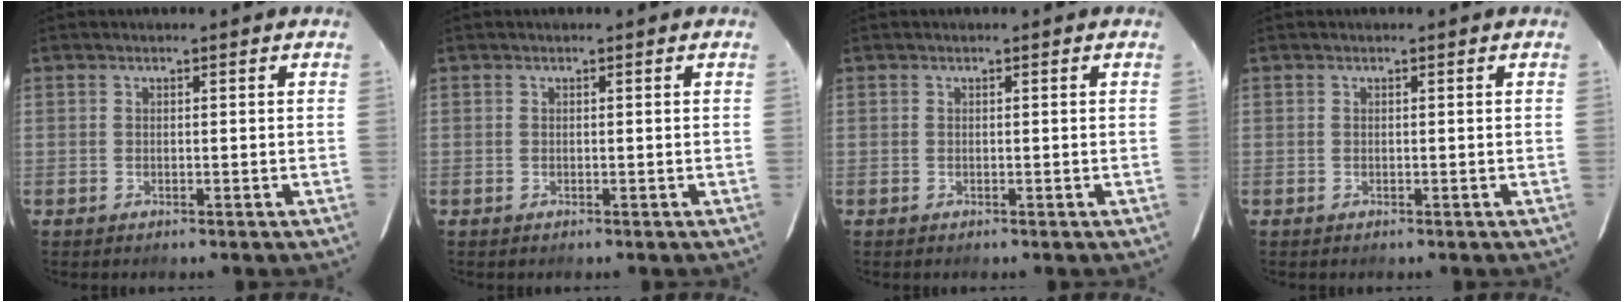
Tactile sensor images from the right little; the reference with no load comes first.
{"total": 0.0}
{"total": 0.0}
{"total": 0.0}